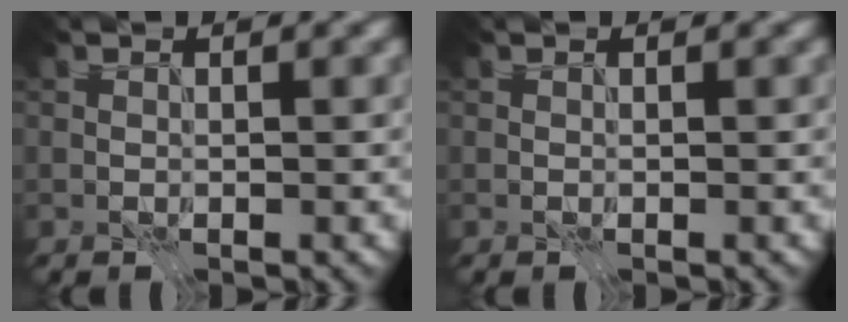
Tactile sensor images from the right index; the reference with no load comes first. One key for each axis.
{"total": 0.0}